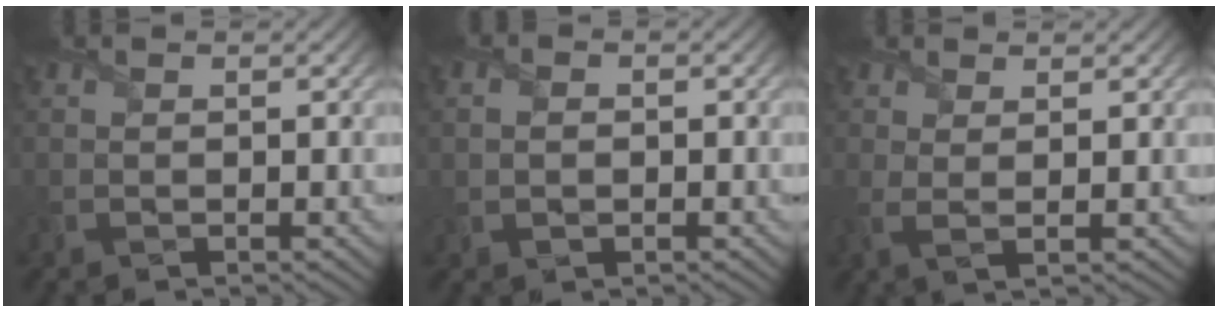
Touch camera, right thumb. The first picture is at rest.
{"total": 2.1, "force": [0.2, 1.6, 1.2], "torque": [-0.013, 0.010, -0.018]}
{"total": 2.3, "force": [1.0, 0.5, 2.0], "torque": [-0.052, -0.002, 0.018]}